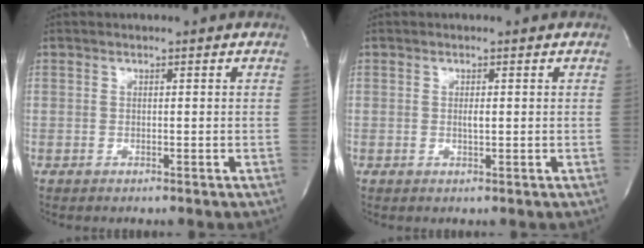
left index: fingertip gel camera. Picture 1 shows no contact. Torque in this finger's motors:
{"motor_torque": [0.33, -0.04, 0.02, 0.03]}